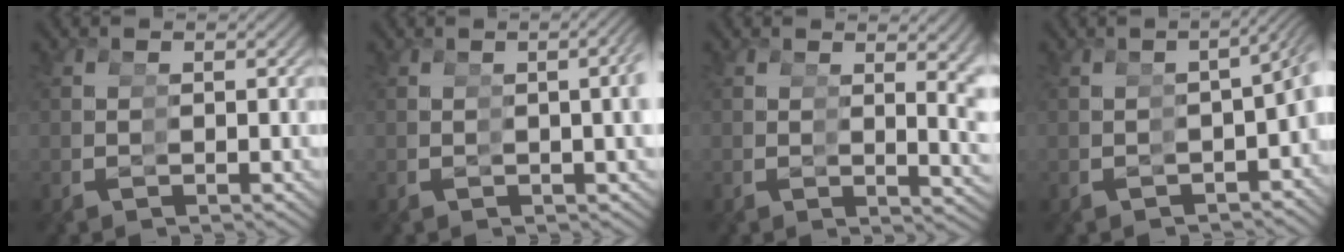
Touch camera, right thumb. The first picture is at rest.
{"total": 3.9, "force": [0.5, 0.9, 3.8], "torque": [-0.035, 0.017, 0.003]}
{"total": 3.0, "force": [1.0, 0.6, 2.8], "torque": [-0.019, 0.002, 0.014]}
{"total": 3.9, "force": [-0.6, 2.1, 3.3], "torque": [-0.039, 0.012, -0.010]}